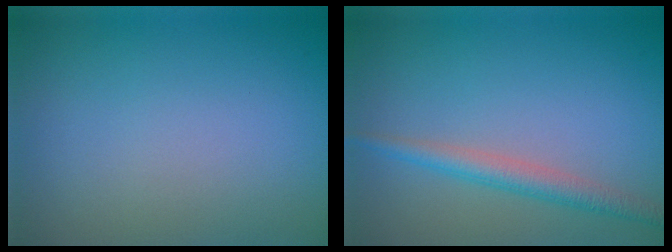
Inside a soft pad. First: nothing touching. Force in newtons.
{"total": 2.6, "press": 2.6, "slide": 0.0}